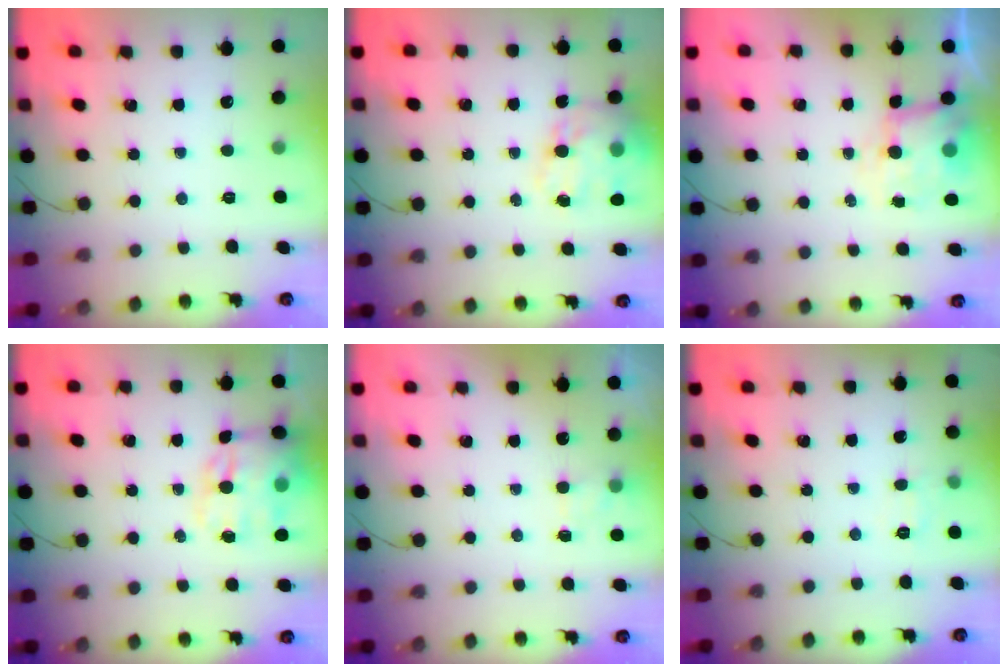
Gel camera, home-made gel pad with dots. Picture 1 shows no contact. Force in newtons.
{"total": 16.1, "press": 15.6, "slide": 4.1}
{"total": 6.5, "press": 6.4, "slide": 1.2}
{"total": 13.6, "press": 13.1, "slide": 3.7}
{"total": 2.5, "press": 1.9, "slide": 1.6}
{"total": 5.8, "press": 5.6, "slide": 1.5}